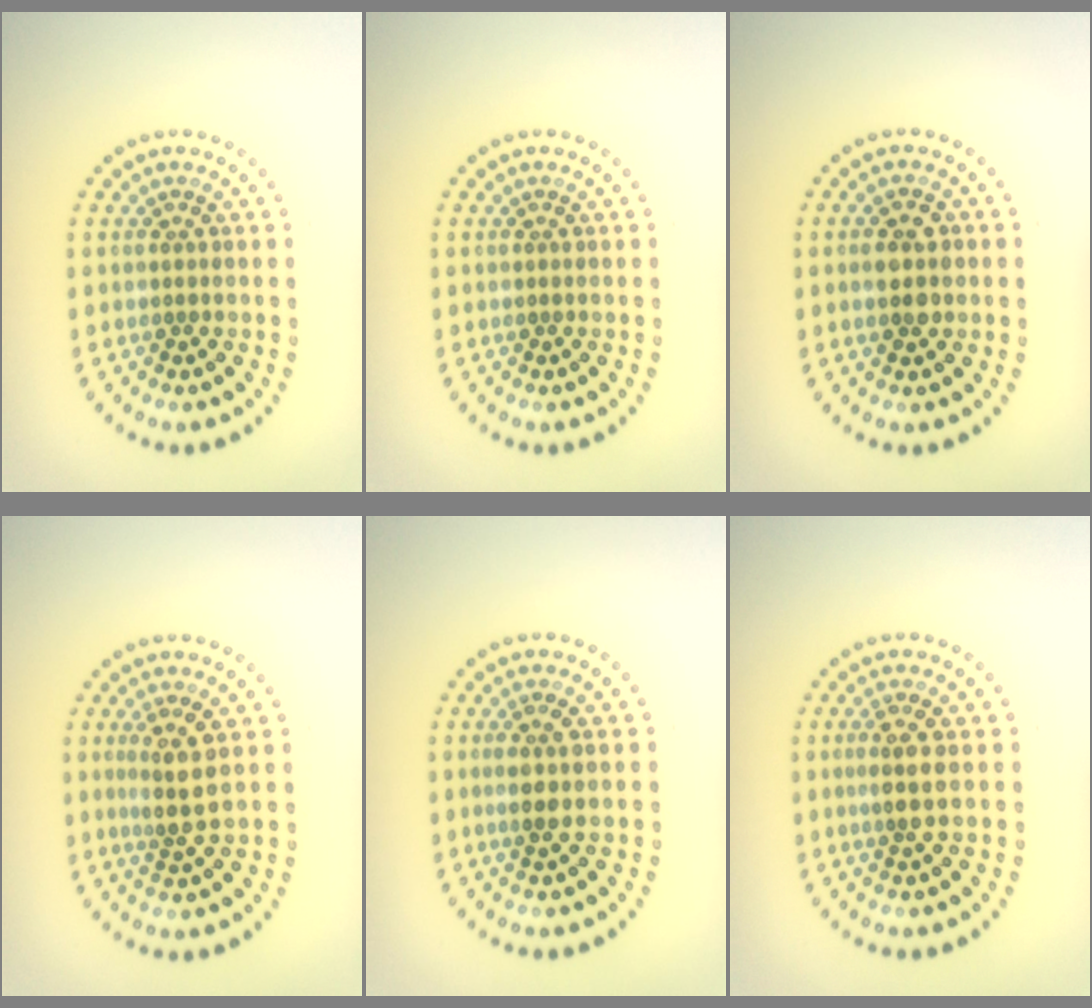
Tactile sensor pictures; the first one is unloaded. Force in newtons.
{"total": 0.0}
{"total": 2.9, "press": 2.9, "slide": 0.1}
{"total": 2.6, "press": 2.0, "slide": 1.6}
{"total": 2.2, "press": 1.9, "slide": 1.2}
{"total": 2.2, "press": 1.9, "slide": 1.1}